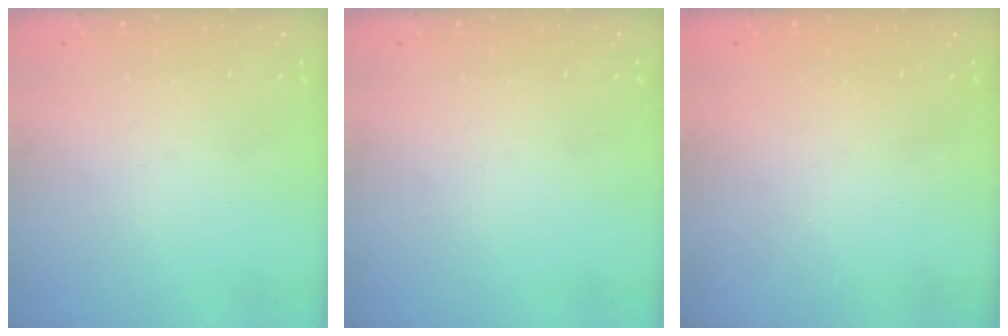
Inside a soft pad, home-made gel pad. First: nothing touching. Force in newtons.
{"total": 0.0}
{"total": 1.0, "press": 0.9, "slide": 0.4}